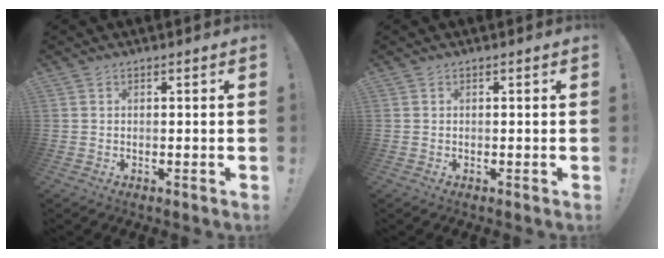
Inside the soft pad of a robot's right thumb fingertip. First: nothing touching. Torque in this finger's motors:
{"motor_torque": [-0.06, 0.13, 0.10, -0.03, 0.02]}